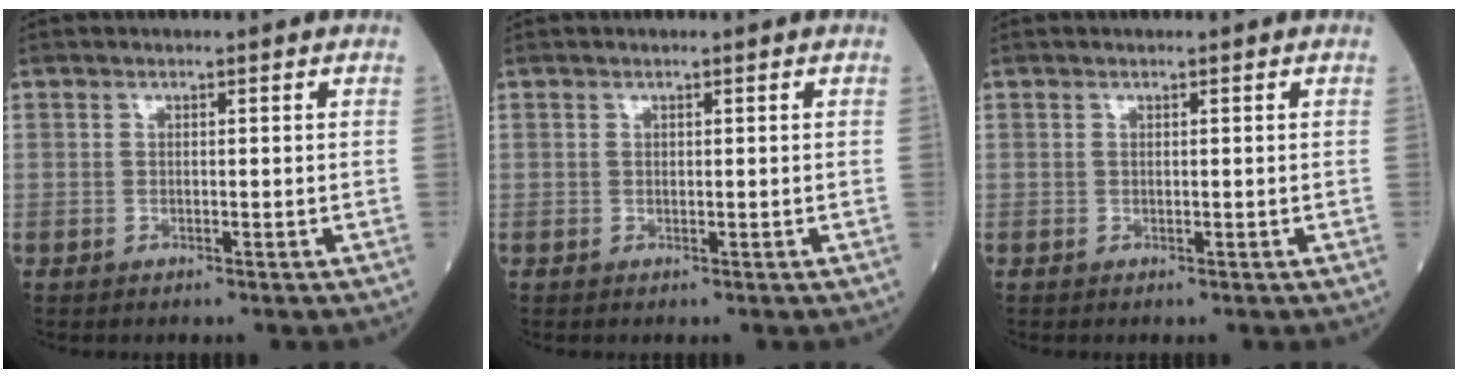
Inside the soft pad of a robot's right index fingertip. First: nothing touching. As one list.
[{"total": 0.0}, {"total": 0.0}]